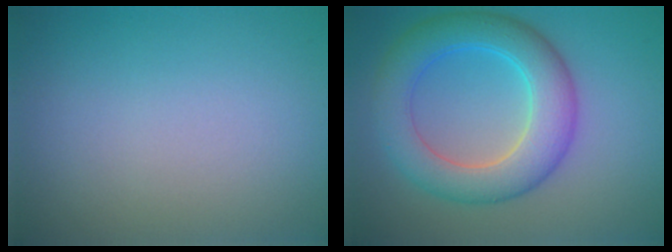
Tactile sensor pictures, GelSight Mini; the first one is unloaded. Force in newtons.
{"total": 6.4, "press": 6.4, "slide": 0.1}